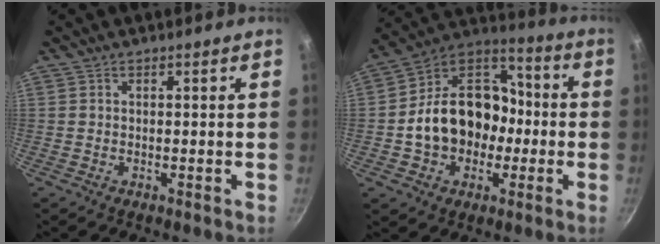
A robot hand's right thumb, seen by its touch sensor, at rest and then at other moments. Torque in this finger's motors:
{"motor_torque": [2.11, 2.07, 0.98, -0.65, 0.12]}